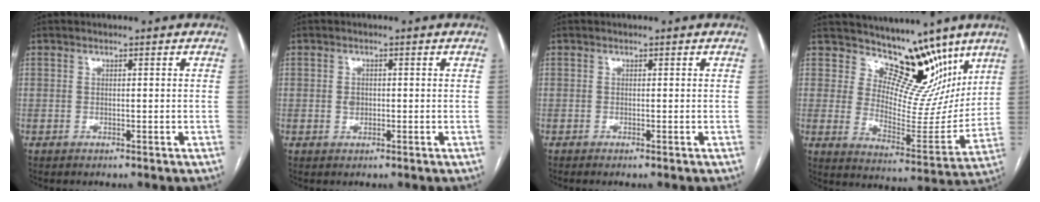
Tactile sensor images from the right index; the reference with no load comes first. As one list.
[{"total": 1.4, "force": [0.0, 1.2, 0.8], "torque": [-0.015, 0.002, 0.001]}, {"total": 0.0}, {"total": 12.7, "force": [9.9, 6.2, 5.0], "torque": [-0.056, -0.019, 0.151]}]